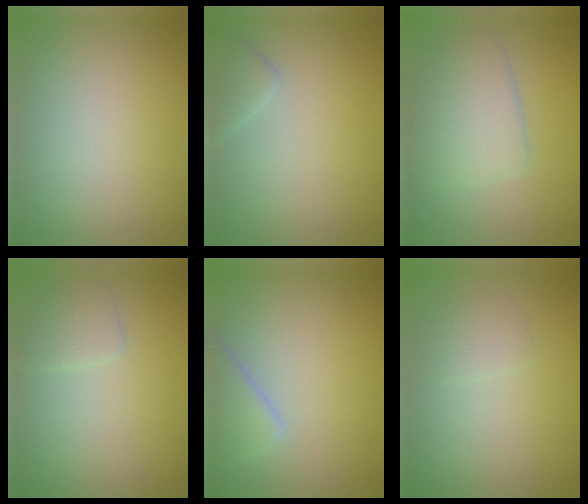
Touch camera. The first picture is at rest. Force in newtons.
{"total": 1.7, "press": 1.7, "slide": 0.1}
{"total": 4.8, "press": 4.8, "slide": 0.1}
{"total": 1.8, "press": 1.8, "slide": 0.0}
{"total": 2.8, "press": 2.8, "slide": 0.2}
{"total": 1.2, "press": 1.2, "slide": 0.1}